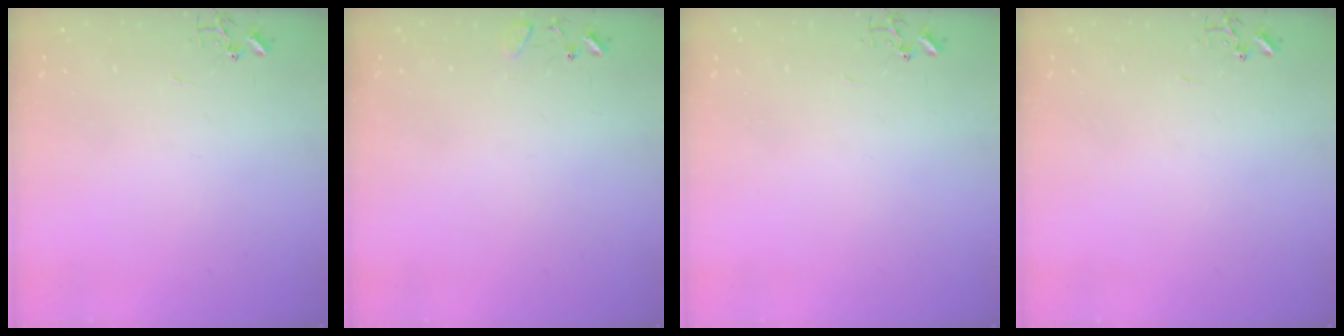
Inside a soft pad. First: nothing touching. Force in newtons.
{"total": 7.7, "press": 7.7, "slide": 0.6}
{"total": 0.0}
{"total": 0.0}